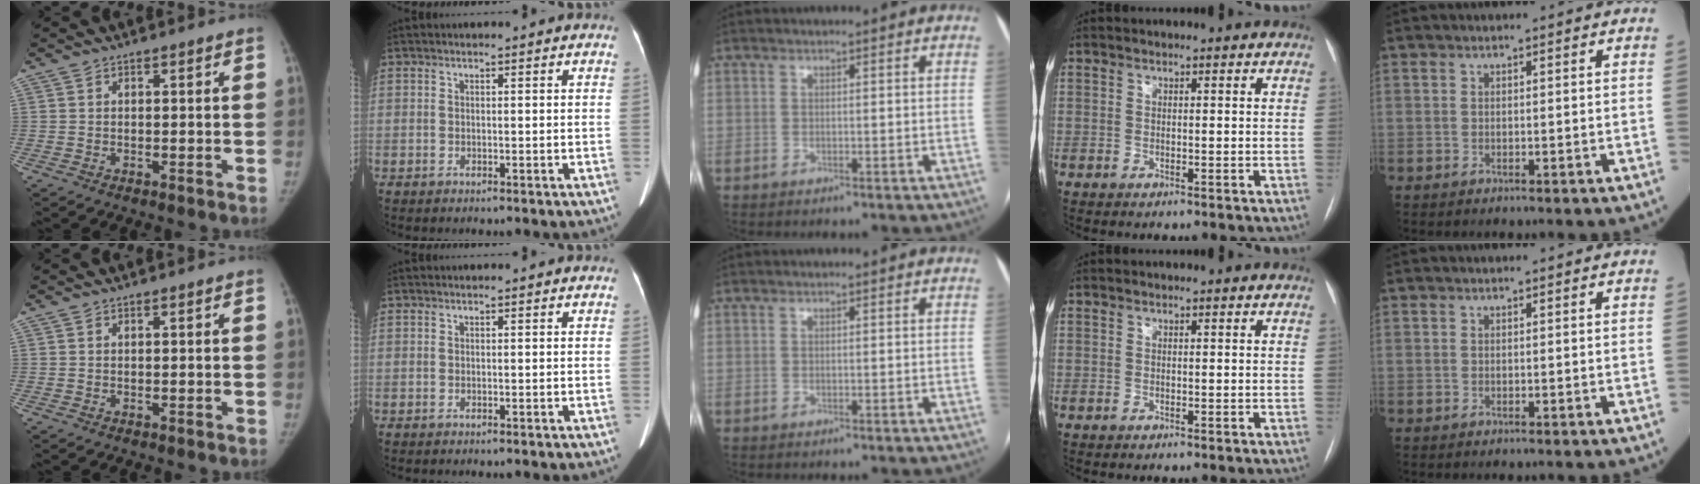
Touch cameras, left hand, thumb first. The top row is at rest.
{}